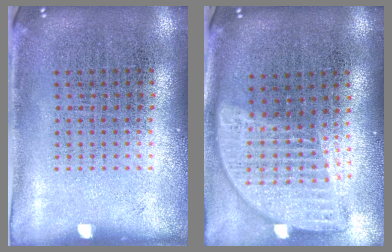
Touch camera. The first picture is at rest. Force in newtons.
{"total": 2.0, "press": 1.6, "slide": 1.1}